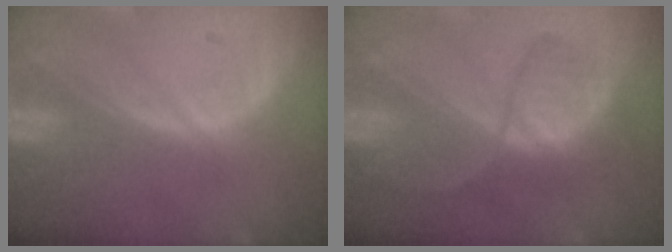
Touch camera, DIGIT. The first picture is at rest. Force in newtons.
{"total": 6.6, "press": 6.2, "slide": 2.3}